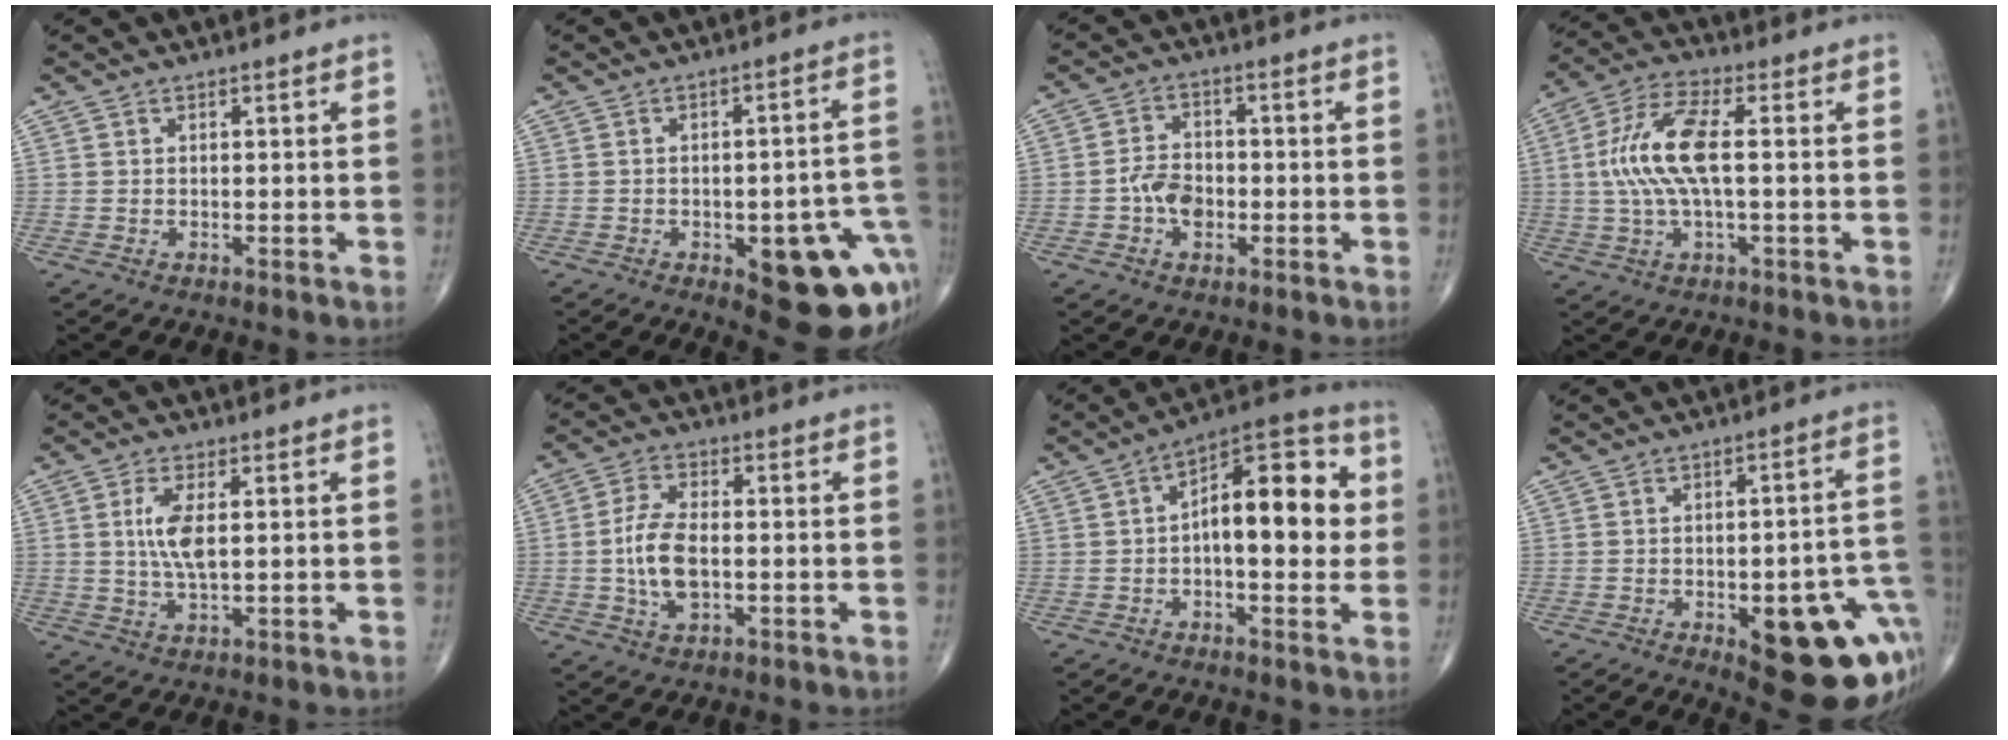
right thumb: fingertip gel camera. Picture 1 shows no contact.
{"total": 17.5, "force": [-6.2, 7.1, 14.8], "torque": [-0.115, 0.035, -0.054]}
{"total": 5.7, "force": [-1.5, 4.0, 3.7], "torque": [-0.049, 0.016, -0.032]}
{"total": 11.8, "force": [0.6, 4.0, 11.1], "torque": [-0.248, 0.022, 0.009]}
{"total": 6.3, "force": [1.1, 2.3, 5.7], "torque": [-0.121, -0.004, 0.023]}
{"total": 8.3, "force": [-0.9, 4.2, 7.1], "torque": [-0.143, 0.007, -0.018]}
{"total": 16.1, "force": [1.0, 7.4, 14.3], "torque": [-0.181, 0.033, 0.008]}
{"total": 20.4, "force": [-7.0, 7.7, 17.6], "torque": [-0.152, 0.029, -0.065]}